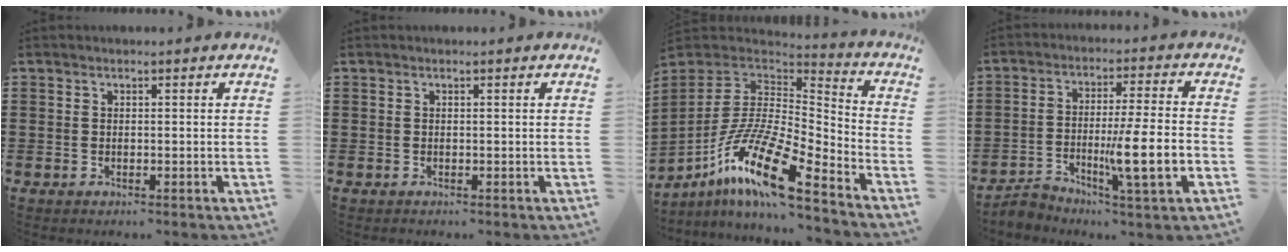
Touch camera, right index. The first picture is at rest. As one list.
[{"total": 0.0}, {"total": 16.7, "force": [-10.5, 3.8, 12.4], "torque": [-0.251, 0.013, -0.198]}, {"total": 9.0, "force": [-3.6, 0.8, 8.2], "torque": [-0.142, 0.000, -0.064]}]